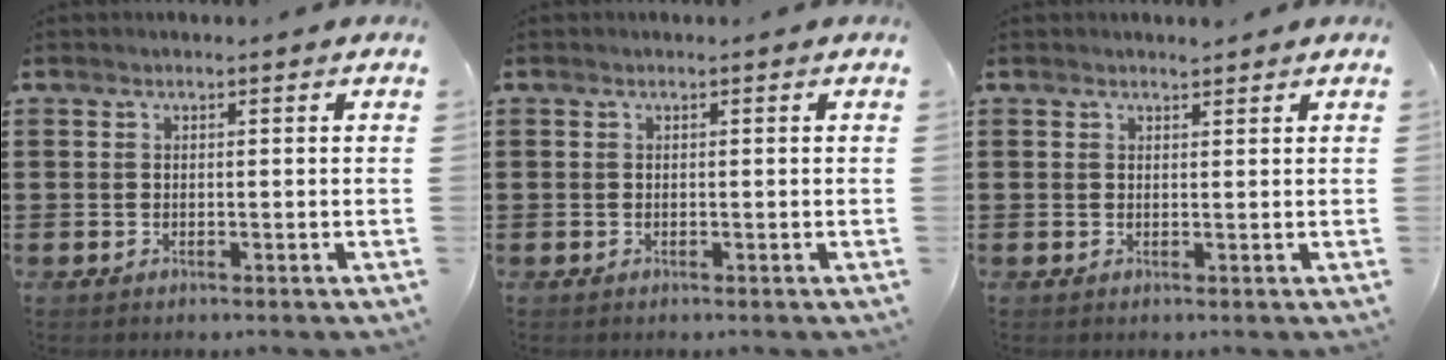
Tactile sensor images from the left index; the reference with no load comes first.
{"total": 0.0}
{"total": 1.3, "force": [1.3, 0.1, 0.2], "torque": [-0.006, 0.000, 0.024]}